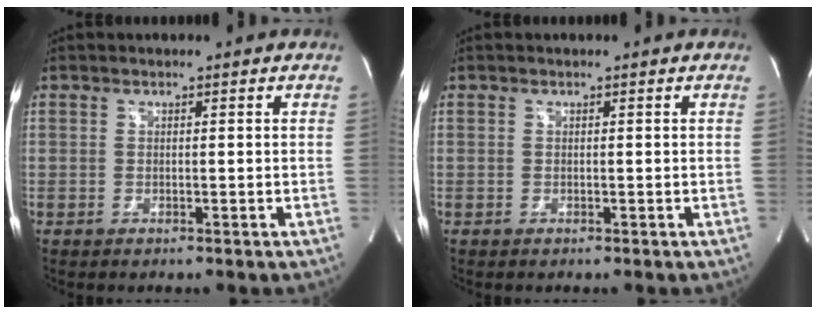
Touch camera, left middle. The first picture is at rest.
{"total": 0.0}